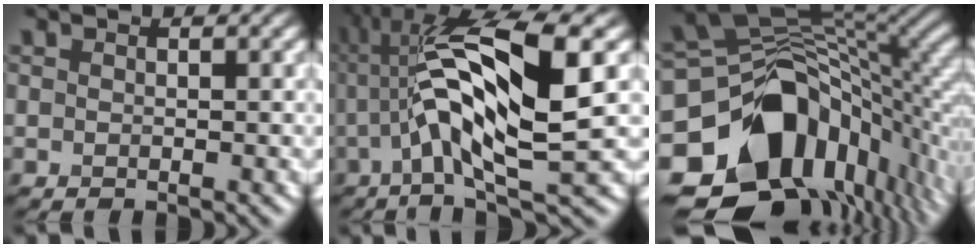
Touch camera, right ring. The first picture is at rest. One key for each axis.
{"total": 12.3, "fx": 1.0, "fy": 3.2, "fz": 11.8, "tx": -0.215, "ty": 0.014, "tz": 0.017}
{"total": 17.6, "fx": -6.6, "fy": 11.9, "fz": 11.2, "tx": -0.188, "ty": -0.014, "tz": -0.088}